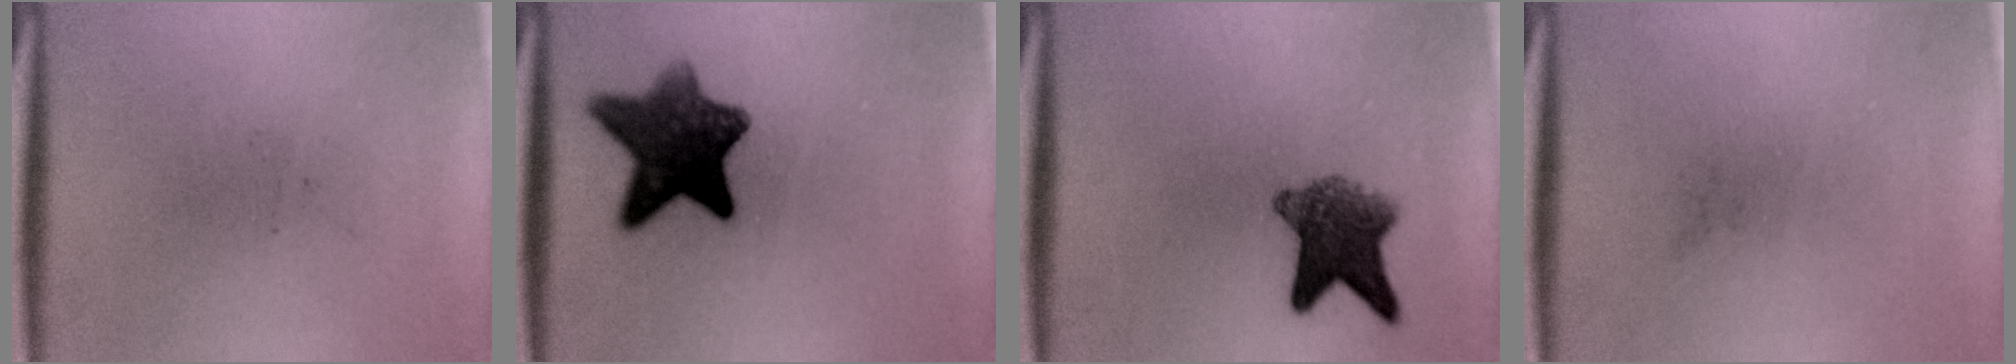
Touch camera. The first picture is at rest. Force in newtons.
{"total": 9.6}
{"total": 6.8}
{"total": 0.0}